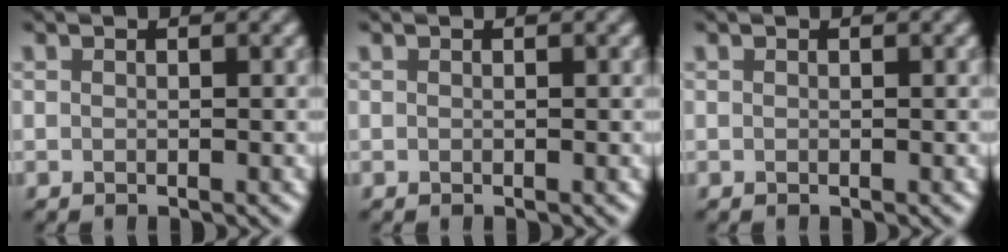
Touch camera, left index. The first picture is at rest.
{"total": 0.0}
{"total": 0.0}